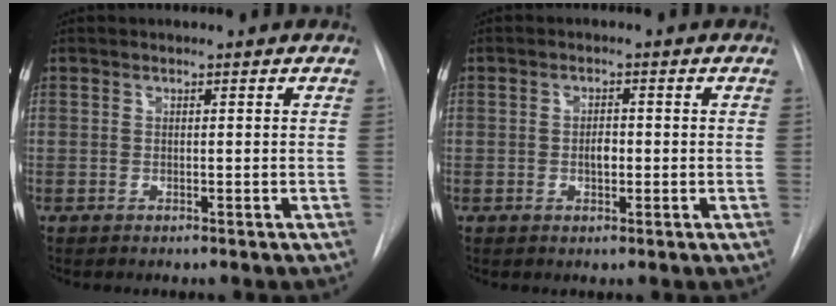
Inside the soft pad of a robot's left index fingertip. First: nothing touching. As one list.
[{"total": 2.3, "force": [-1.2, 1.0, 1.7], "torque": [-0.027, -0.003, -0.016]}]